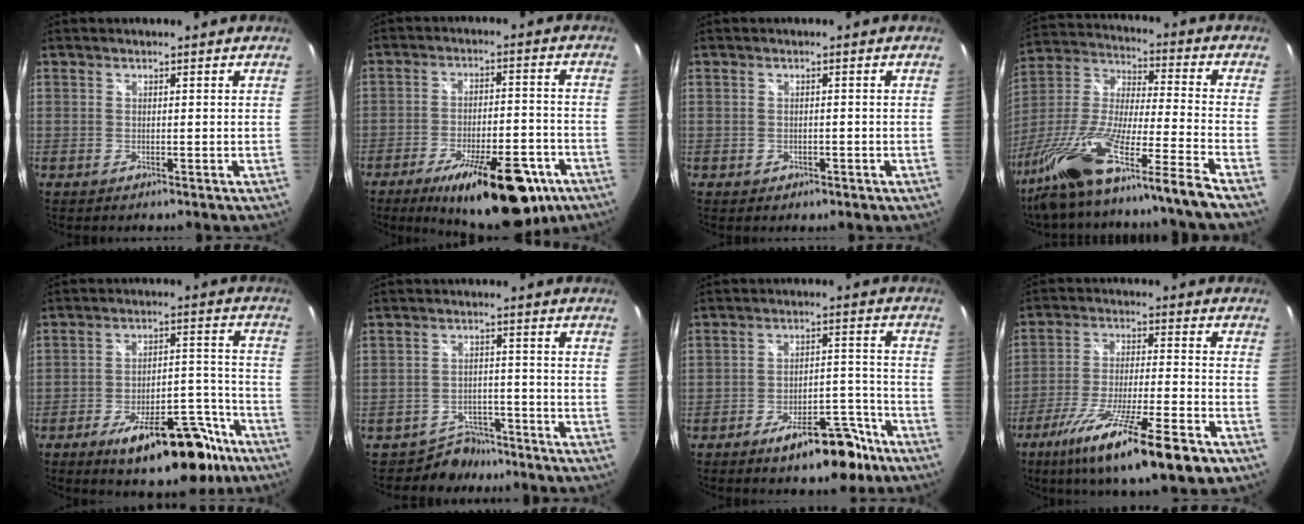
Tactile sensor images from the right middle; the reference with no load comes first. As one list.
[{"total": 19.8, "force": [-12.3, 6.8, 14.0], "torque": [-0.212, -0.021, -0.168]}, {"total": 1.9, "force": [-0.7, 1.6, 0.9], "torque": [-0.014, -0.004, -0.006]}, {"total": 21.0, "force": [-15.7, -1.4, 14.0], "torque": [-0.249, -0.050, -0.288]}, {"total": 18.1, "force": [-12.1, 6.9, 11.5], "torque": [-0.163, 0.010, -0.162]}, {"total": 5.4, "force": [-4.4, 3.0, -0.4], "torque": [0.005, 0.018, -0.069]}, {"total": 12.8, "force": [-8.8, 4.9, 7.9], "torque": [-0.121, 0.019, -0.119]}, {"total": 18.5, "force": [-11.4, 2.6, 14.3], "torque": [-0.264, -0.056, -0.190]}]